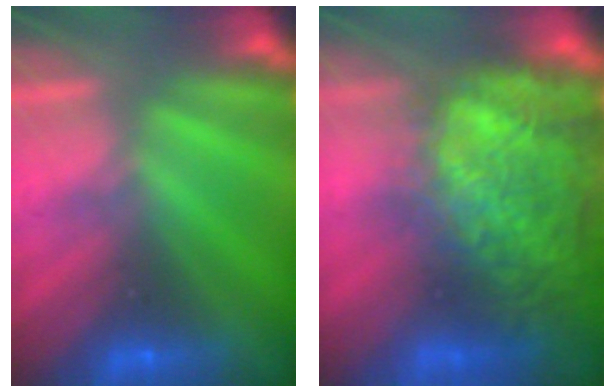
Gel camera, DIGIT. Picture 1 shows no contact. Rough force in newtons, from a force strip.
{"total": 10.6}